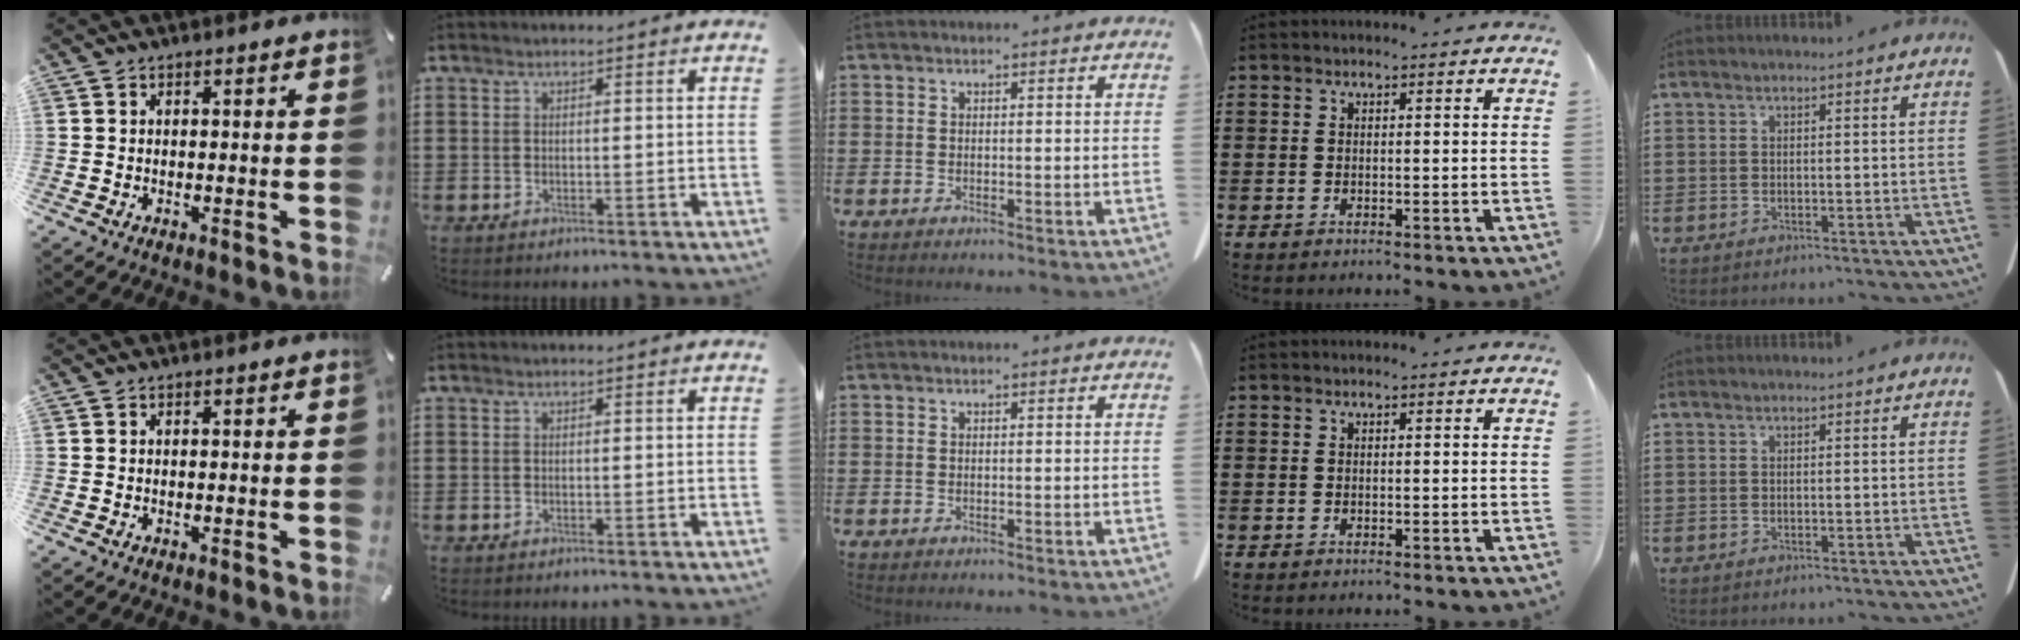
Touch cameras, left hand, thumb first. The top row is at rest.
{}